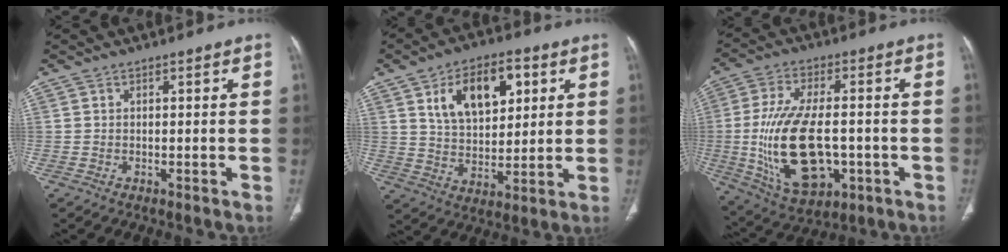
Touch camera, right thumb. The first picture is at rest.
{"total": 14.6, "force": [5.6, 8.4, 10.5], "torque": [-0.136, -0.013, 0.102]}
{"total": 19.3, "force": [-2.7, 10.0, 16.2], "torque": [-0.309, 0.001, -0.028]}